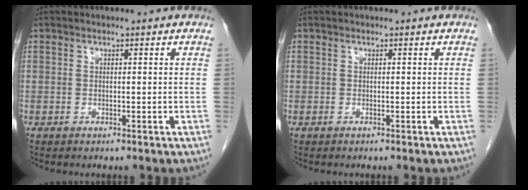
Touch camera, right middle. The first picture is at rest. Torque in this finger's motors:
{"motor_torque": [0.00, 0.00, -0.05, 0.00]}